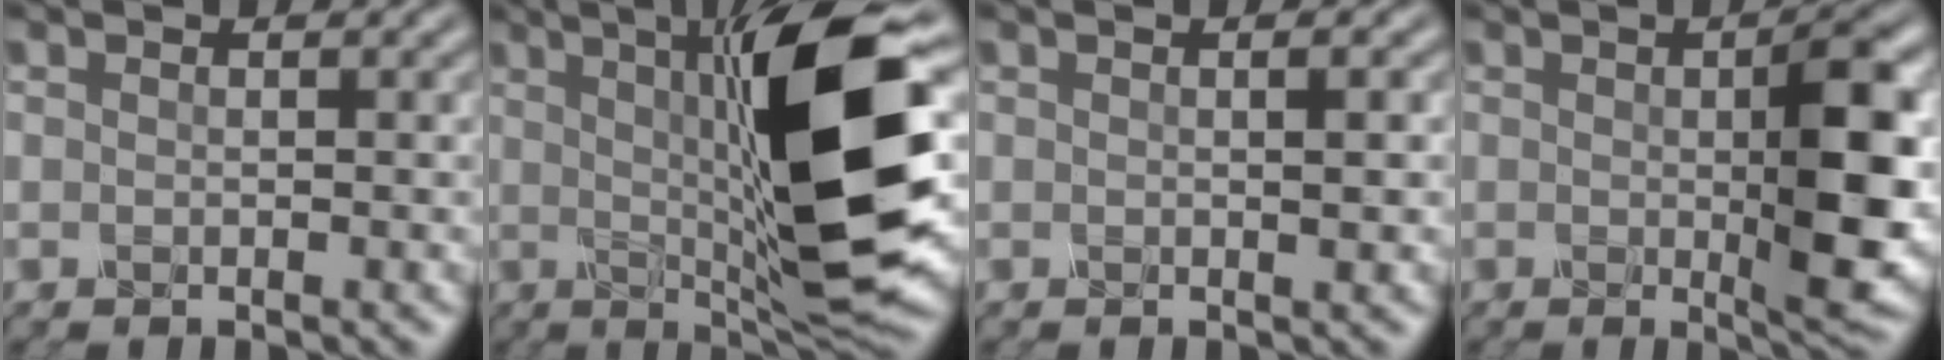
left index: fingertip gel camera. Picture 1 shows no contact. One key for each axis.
{"total": 13.4, "fx": 1.4, "fy": 2.3, "fz": 13.1, "tx": -0.192, "ty": 0.004, "tz": 0.028}
{"total": 1.4, "fx": 0.2, "fy": 0.3, "fz": 1.4, "tx": -0.019, "ty": 0.004, "tz": 0.001}
{"total": 7.1, "fx": 0.2, "fy": 1.4, "fz": 7.0, "tx": -0.091, "ty": -0.002, "tz": 0.005}